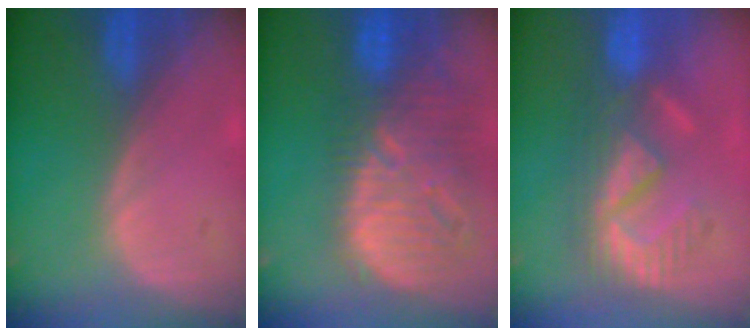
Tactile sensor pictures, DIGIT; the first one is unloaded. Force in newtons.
{"total": 13.3, "press": 11.5, "slide": 6.7}
{"total": 8.8, "press": 7.9, "slide": 3.9}